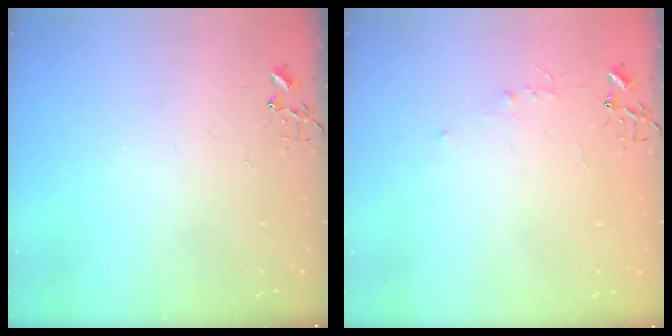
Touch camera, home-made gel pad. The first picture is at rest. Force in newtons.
{"total": 3.9, "press": 3.9, "slide": 0.4}